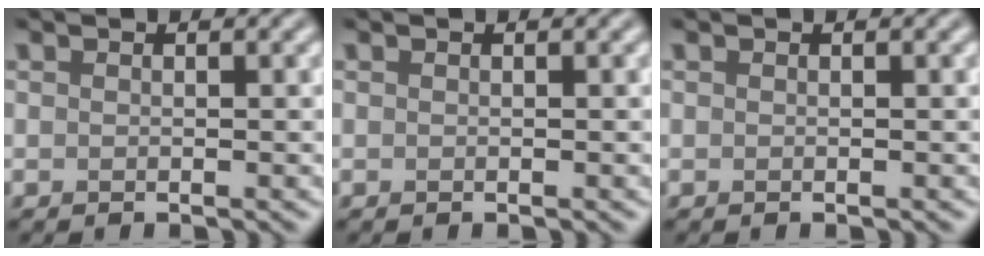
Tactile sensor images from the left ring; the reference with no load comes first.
{"total": 0.0}
{"total": 0.0}